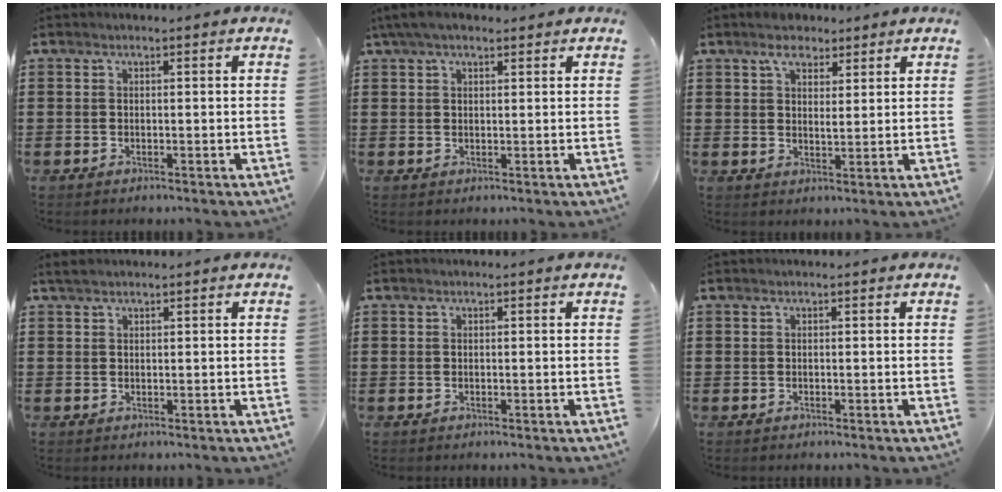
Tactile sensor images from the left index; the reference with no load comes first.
{"total": 3.3, "force": [2.1, 1.2, 2.2], "torque": [-0.048, 0.007, 0.040]}
{"total": 4.8, "force": [3.4, 2.5, 2.2], "torque": [-0.039, 0.002, 0.060]}
{"total": 1.2, "force": [0.9, 0.7, 0.5], "torque": [-0.012, 0.003, 0.017]}
{"total": 0.0}
{"total": 0.0}